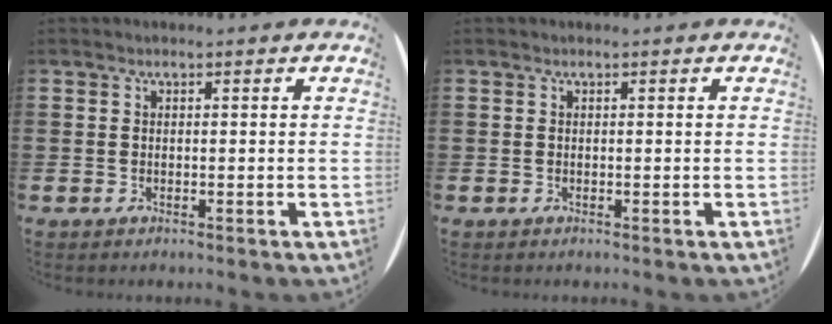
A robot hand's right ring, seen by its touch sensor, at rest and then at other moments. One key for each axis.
{"total": 0.0}